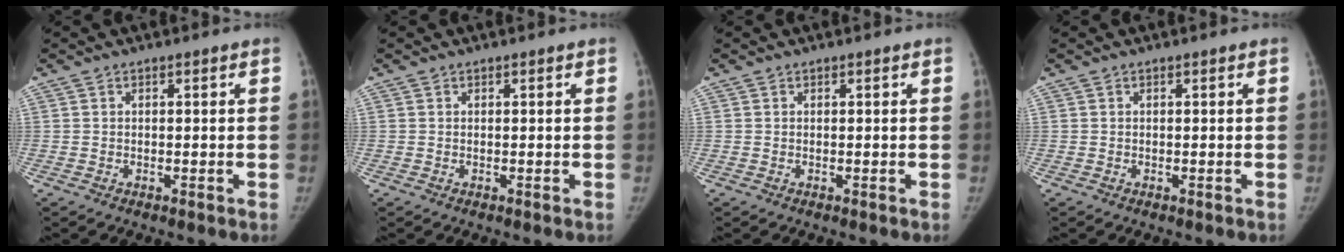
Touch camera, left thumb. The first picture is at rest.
{"total": 0.0}
{"total": 0.0}
{"total": 0.0}